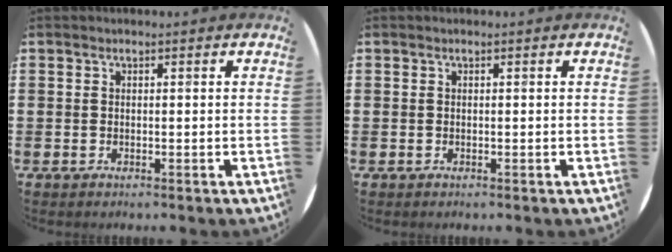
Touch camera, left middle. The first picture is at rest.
{"total": 0.0}